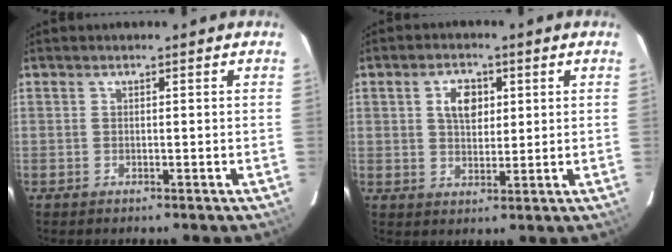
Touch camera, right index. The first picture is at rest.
{"total": 5.4, "force": [1.7, 3.5, 3.8], "torque": [-0.062, 0.012, 0.032]}